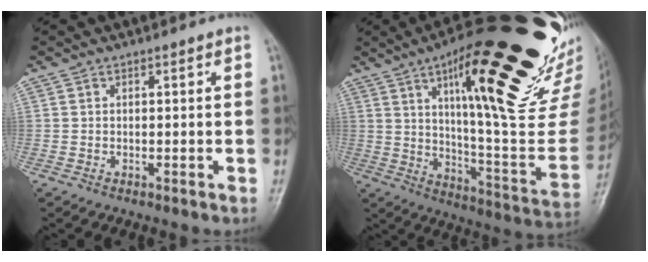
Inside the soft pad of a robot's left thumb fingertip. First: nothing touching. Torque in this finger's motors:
{"motor_torque": [3.50, 1.51, 1.70, -1.07, 0.45]}